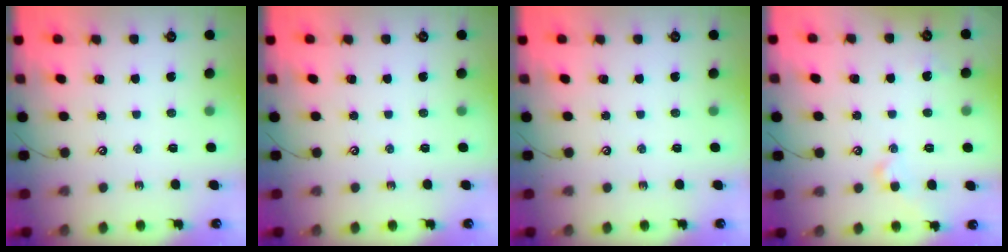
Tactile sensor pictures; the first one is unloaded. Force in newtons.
{"total": 0.0}
{"total": 0.0}
{"total": 1.1, "press": 1.1, "slide": 0.4}